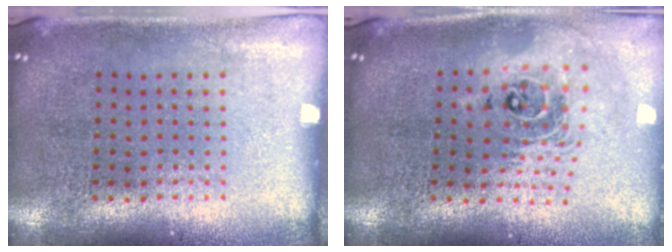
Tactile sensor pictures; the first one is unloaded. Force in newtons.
{"total": 2.1, "press": 1.6, "slide": 1.4}